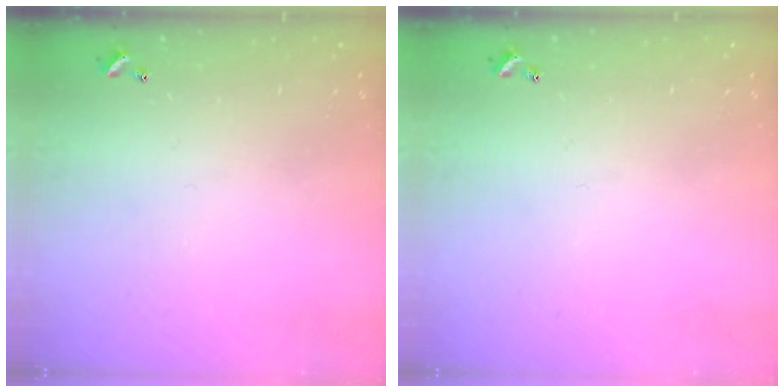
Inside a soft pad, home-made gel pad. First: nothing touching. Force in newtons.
{"total": 0.0}